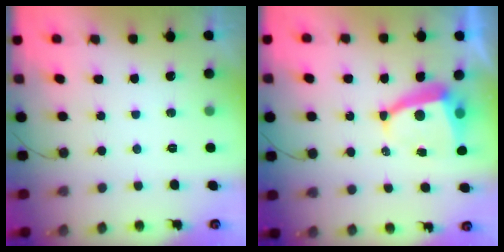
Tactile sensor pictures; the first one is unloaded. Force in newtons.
{"total": 6.6, "press": 6.6, "slide": 0.7}